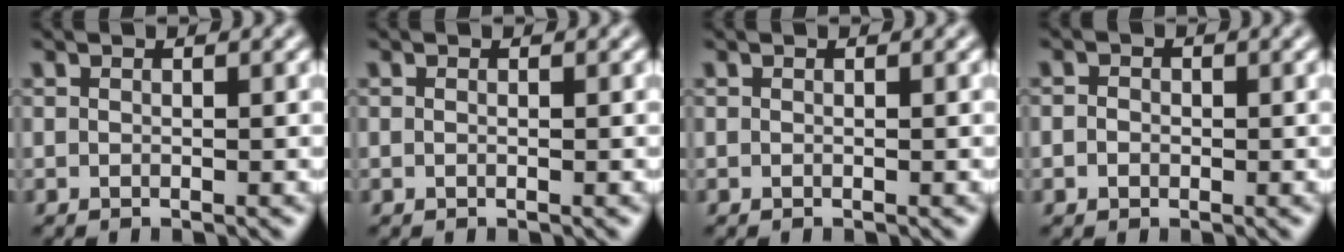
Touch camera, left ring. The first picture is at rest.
{"total": 0.0}
{"total": 0.0}
{"total": 1.3, "force": [-0.1, 1.1, 0.6], "torque": [-0.004, -0.001, -0.008]}